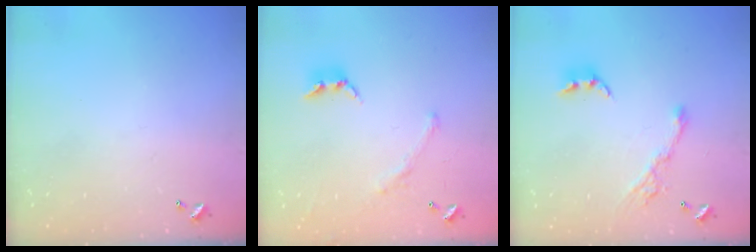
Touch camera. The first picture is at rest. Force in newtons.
{"total": 1.5, "press": 1.0, "slide": 1.2}
{"total": 10.1, "press": 10.0, "slide": 1.4}